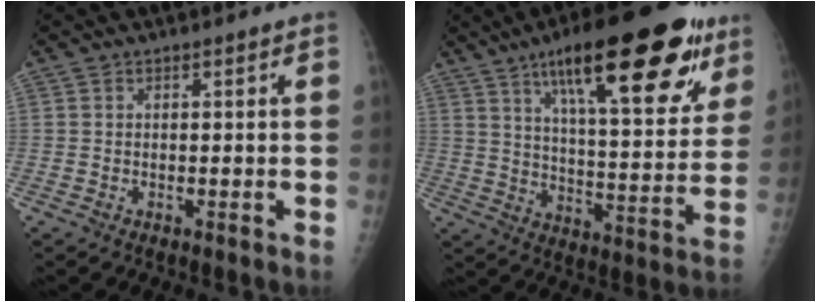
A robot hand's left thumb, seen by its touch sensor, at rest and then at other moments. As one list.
[{"total": 27.9, "force": [15.4, 8.7, 21.6], "torque": [-0.286, -0.032, 0.232]}]